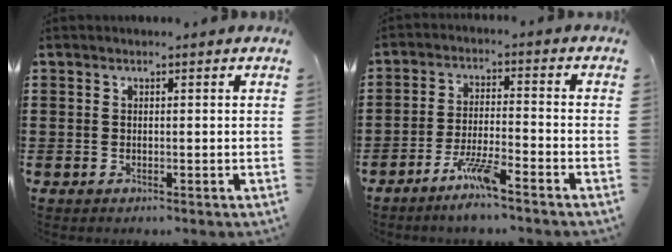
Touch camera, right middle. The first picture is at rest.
{"total": 5.8, "force": [-4.3, 0.3, 4.0], "torque": [-0.086, -0.010, -0.080]}